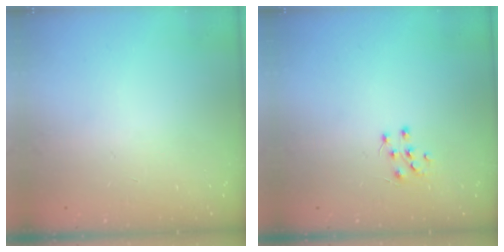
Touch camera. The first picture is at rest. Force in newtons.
{"total": 5.5, "press": 5.5, "slide": 0.6}